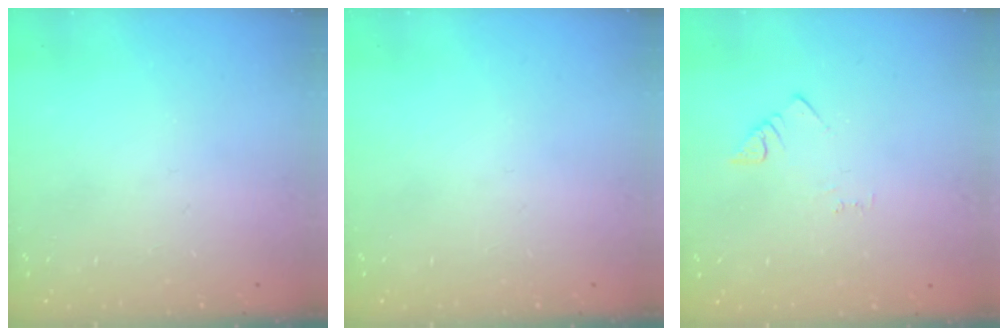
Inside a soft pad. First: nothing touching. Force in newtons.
{"total": 0.0}
{"total": 1.5, "press": 1.5, "slide": 0.3}